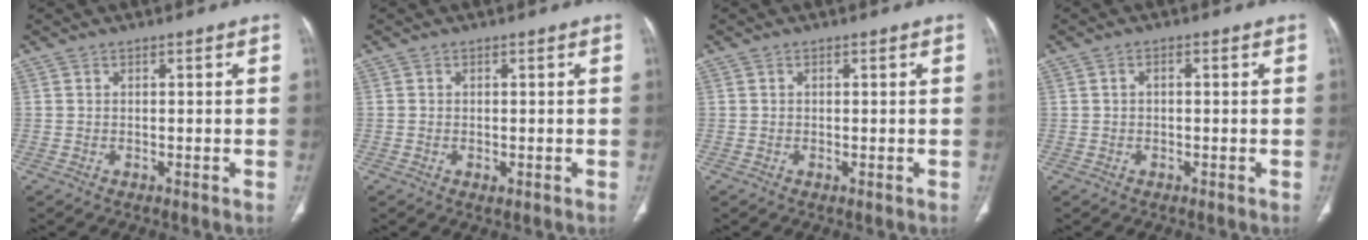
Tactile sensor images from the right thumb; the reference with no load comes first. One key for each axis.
{"total": 0.9, "fx": -0.3, "fy": 0.6, "fz": 0.7, "tx": -0.014, "ty": -0.002, "tz": -0.002}
{"total": 0.9, "fx": -0.2, "fy": 0.6, "fz": 0.7, "tx": -0.016, "ty": 0.002, "tz": 0.001}
{"total": 1.0, "fx": 0.0, "fy": 0.6, "fz": 0.8, "tx": -0.012, "ty": 0.005, "tz": -0.002}